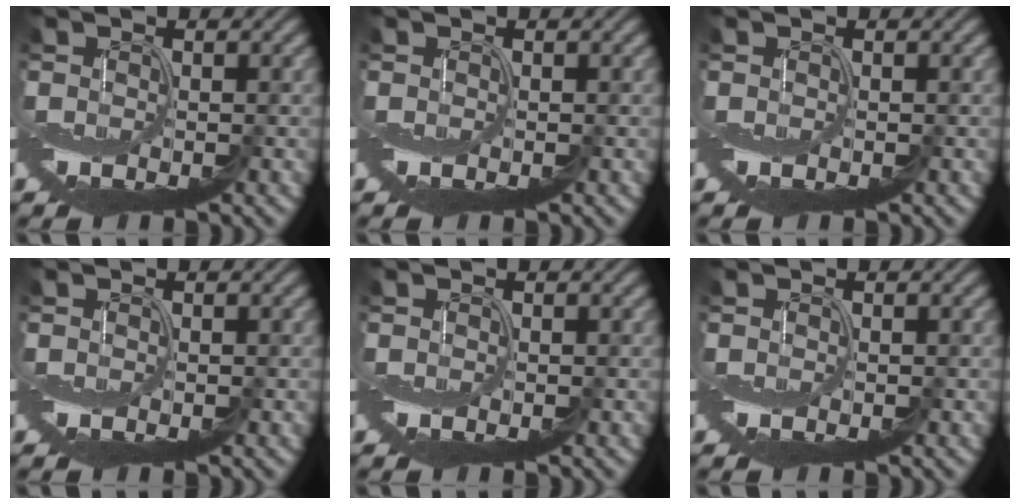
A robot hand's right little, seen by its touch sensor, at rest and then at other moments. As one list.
[{"total": 0.0}, {"total": 0.0}, {"total": 0.0}, {"total": 0.0}, {"total": 0.0}]